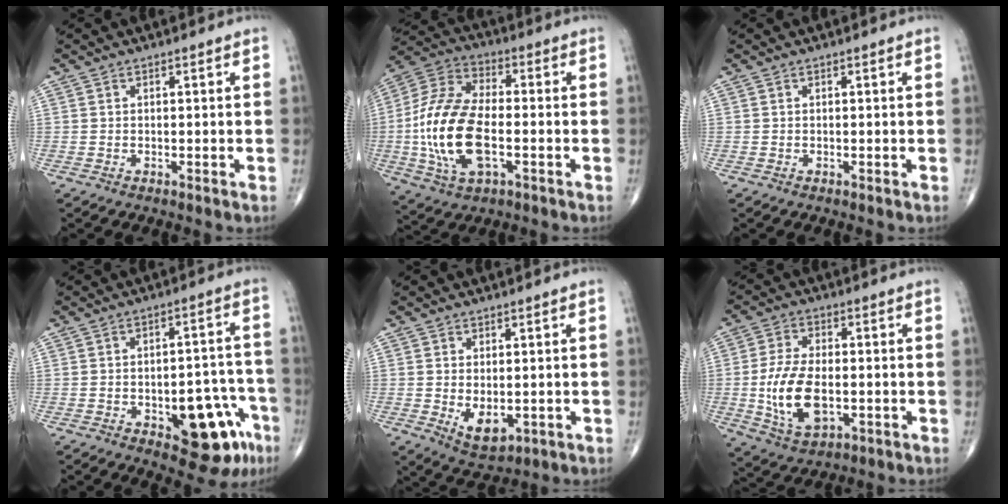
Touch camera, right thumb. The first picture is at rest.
{"total": 18.6, "force": [-3.1, 9.4, 15.8], "torque": [-0.328, 0.019, -0.057]}
{"total": 0.0}
{"total": 14.3, "force": [-6.2, 6.6, 11.1], "torque": [-0.101, 0.044, -0.069]}
{"total": 6.0, "force": [-0.9, 3.4, 4.9], "torque": [-0.070, -0.014, -0.001]}
{"total": 12.4, "force": [-1.8, 6.7, 10.3], "torque": [-0.198, -0.002, -0.026]}